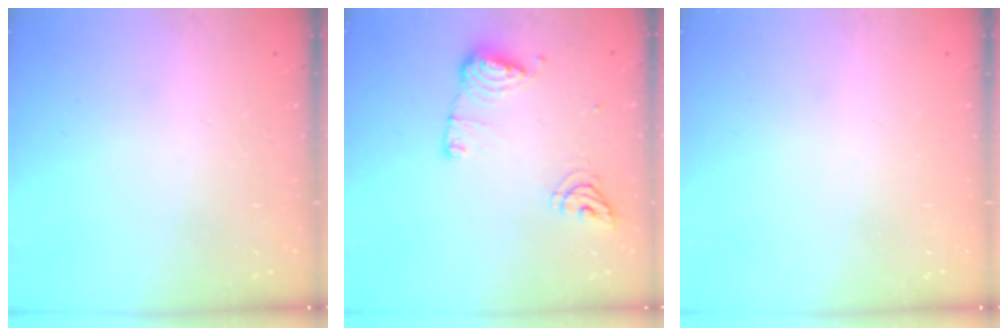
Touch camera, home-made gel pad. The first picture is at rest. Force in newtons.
{"total": 11.3, "press": 11.2, "slide": 0.9}
{"total": 0.0}